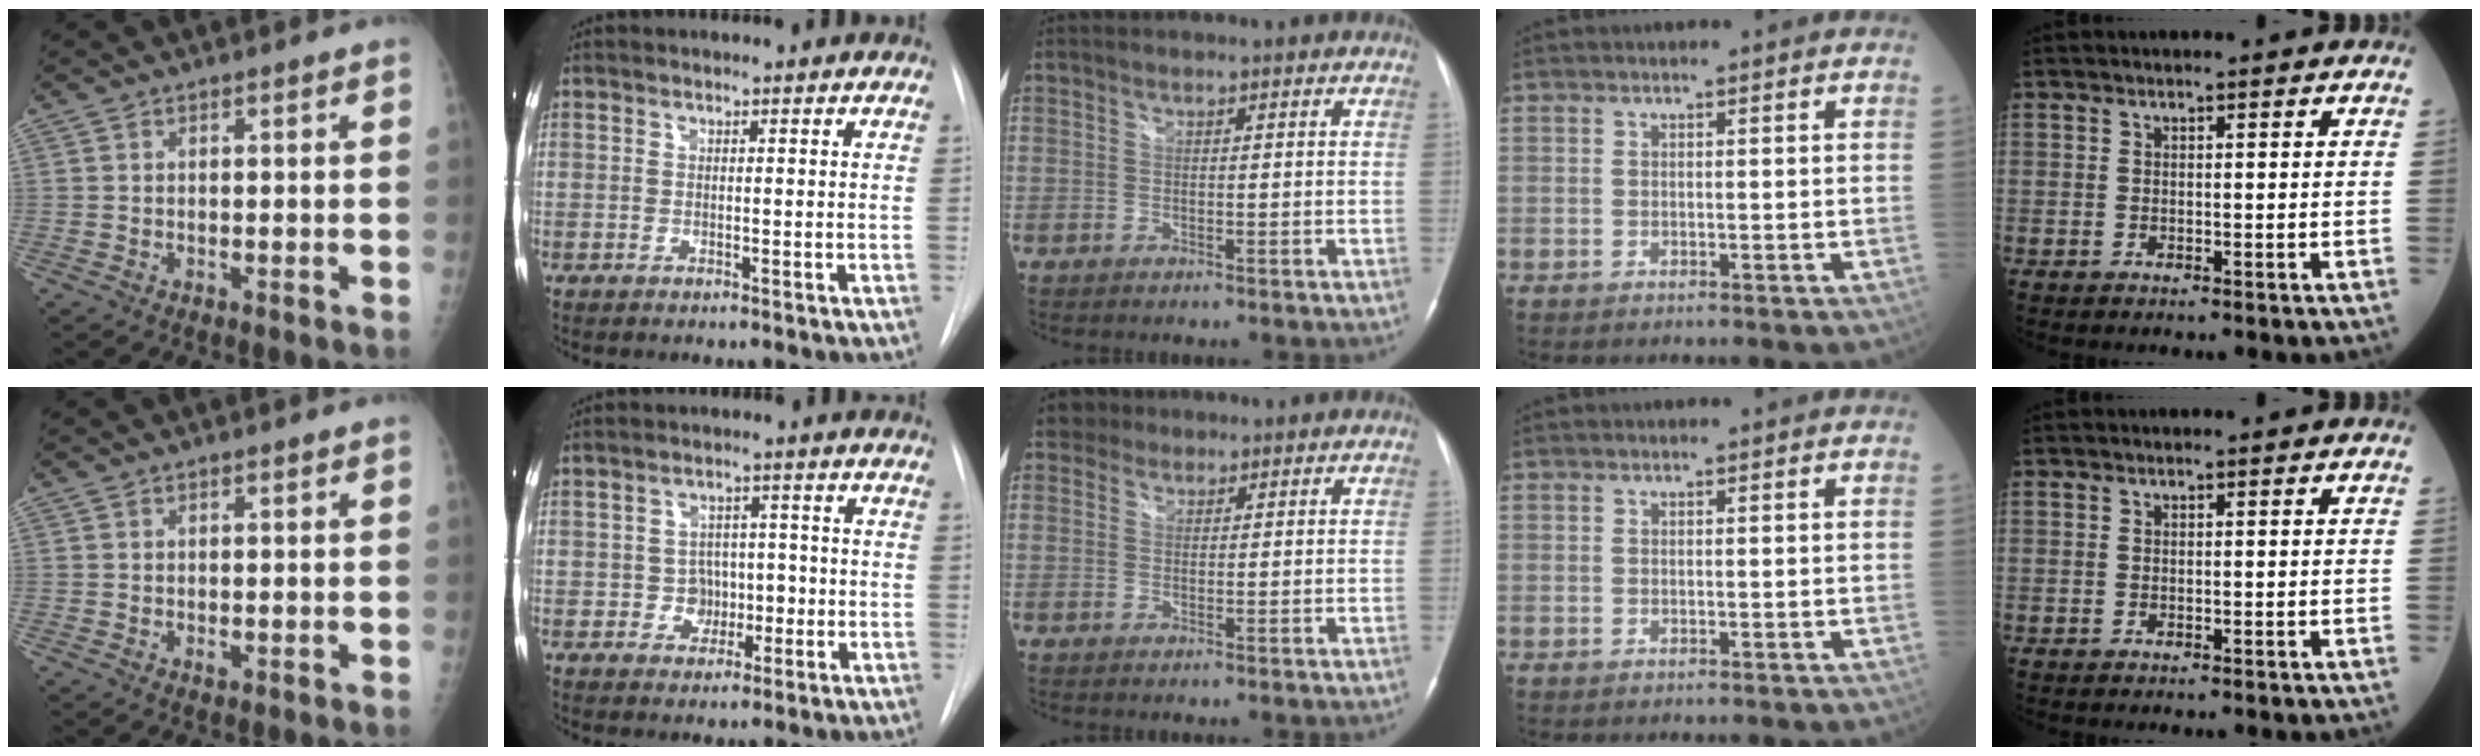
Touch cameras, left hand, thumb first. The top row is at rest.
{"thumb": {"total": 0.8, "force": [0.0, 0.5, 0.6], "torque": [-0.008, -0.002, 0.002]}, "index": {"total": 4.4, "force": [-1.8, 3.7, 1.4], "torque": [-0.011, 0.008, -0.021]}, "middle": {"total": 2.4, "force": [1.8, 1.6, -0.1], "torque": [0.003, 0.012, 0.027]}}